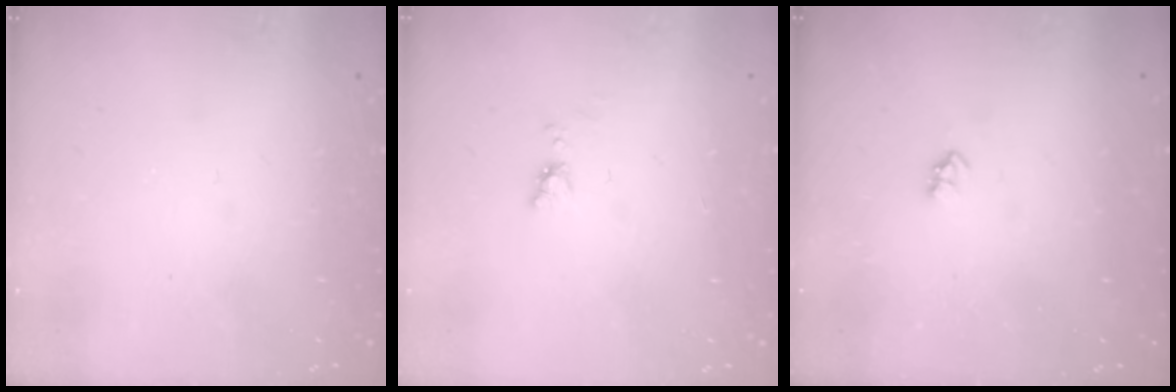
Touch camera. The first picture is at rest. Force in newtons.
{"total": 4.2, "press": 4.1, "slide": 0.8}
{"total": 2.4, "press": 2.4, "slide": 0.4}